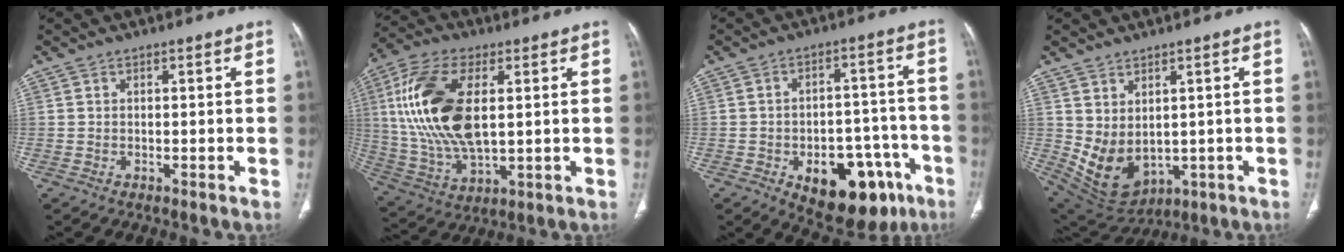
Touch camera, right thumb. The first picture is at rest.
{"total": 19.4, "force": [3.4, 9.6, 16.6], "torque": [-0.349, -0.008, 0.068]}
{"total": 17.8, "force": [-8.2, 10.0, 12.3], "torque": [-0.129, 0.047, -0.098]}
{"total": 9.6, "force": [0.5, 6.5, 7.0], "torque": [-0.115, -0.014, 0.046]}